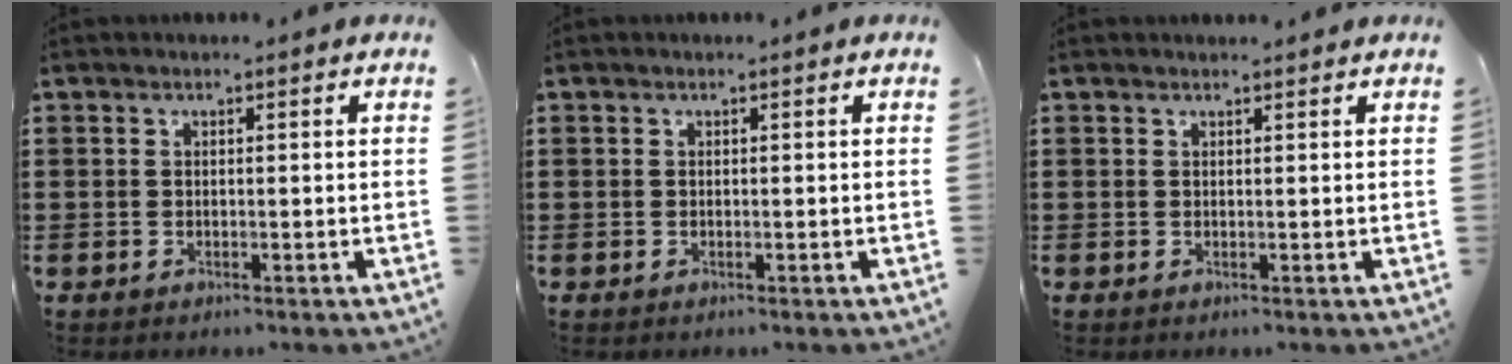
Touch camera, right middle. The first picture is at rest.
{"total": 0.0}
{"total": 0.6, "force": [0.6, 0.0, 0.1], "torque": [0.004, -0.004, 0.010]}